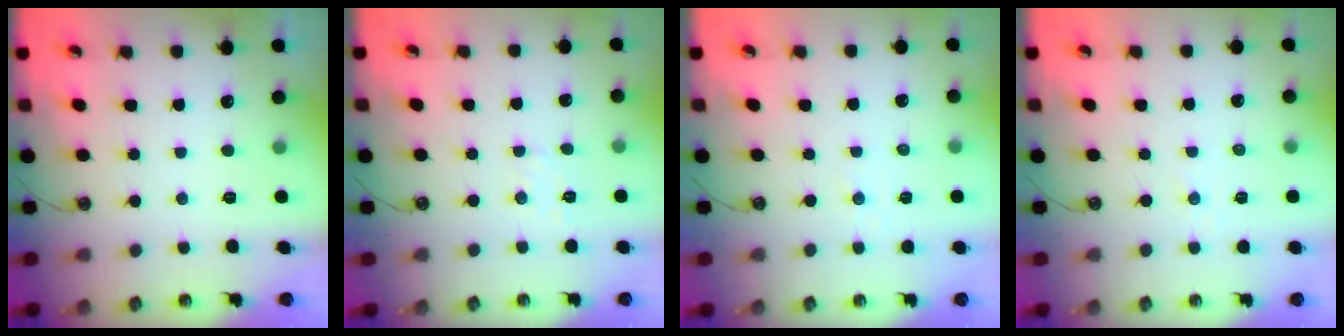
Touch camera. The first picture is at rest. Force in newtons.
{"total": 4.5, "press": 4.5, "slide": 0.6}
{"total": 2.2, "press": 2.1, "slide": 0.3}
{"total": 1.8, "press": 1.7, "slide": 0.2}